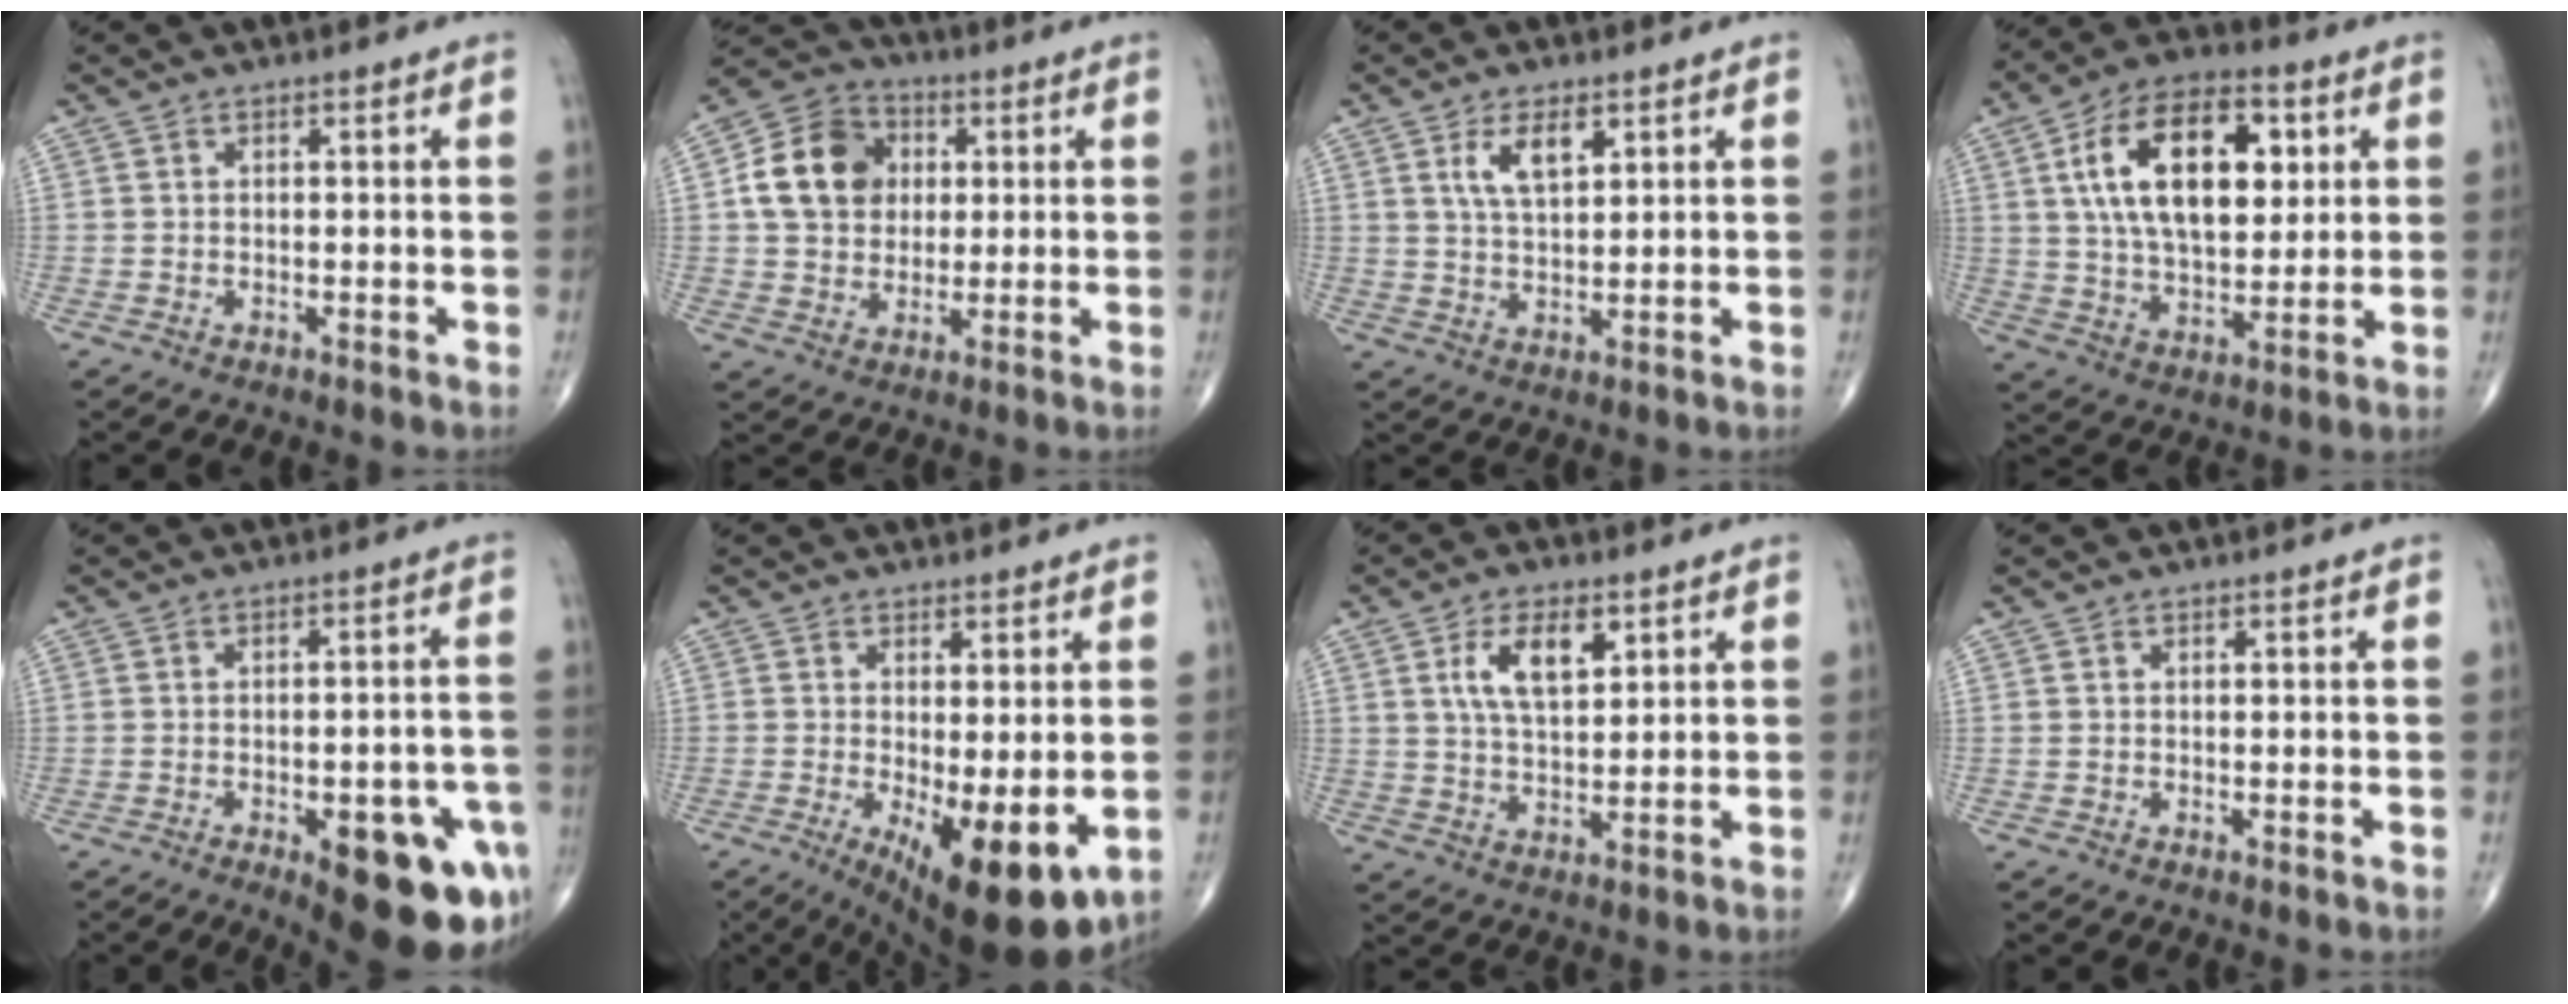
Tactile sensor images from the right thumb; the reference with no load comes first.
{"total": 13.1, "force": [2.2, 10.6, 7.2], "torque": [-0.107, 0.008, 0.031]}
{"total": 6.3, "force": [2.8, 2.9, 4.8], "torque": [-0.082, -0.014, 0.056]}
{"total": 20.5, "force": [5.5, 11.1, 16.3], "torque": [-0.247, -0.004, 0.091]}
{"total": 17.9, "force": [-7.8, 7.0, 14.5], "torque": [-0.116, 0.022, -0.084]}
{"total": 13.4, "force": [-3.6, 4.6, 12.1], "torque": [-0.172, -0.028, -0.038]}
{"total": 8.5, "force": [3.4, 4.1, 6.6], "torque": [-0.107, -0.013, 0.064]}
{"total": 0.0}